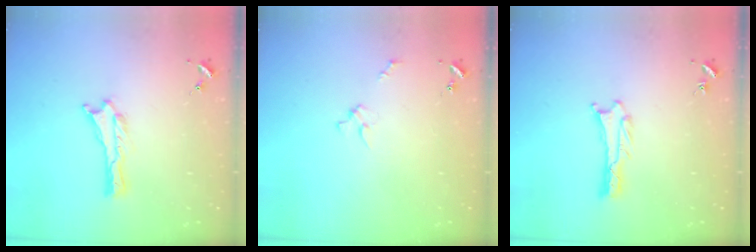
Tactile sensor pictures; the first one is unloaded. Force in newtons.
{"total": 2.0, "press": 2.0, "slide": 0.2}
{"total": 0.6, "press": 0.6, "slide": 0.1}